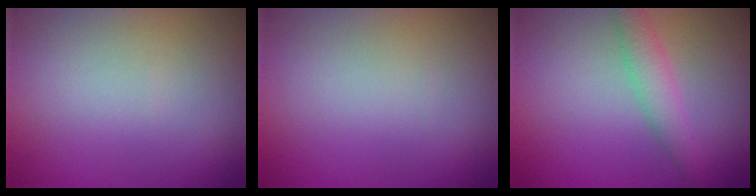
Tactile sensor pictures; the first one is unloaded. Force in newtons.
{"total": 0.0}
{"total": 2.7, "press": 2.7, "slide": 0.0}